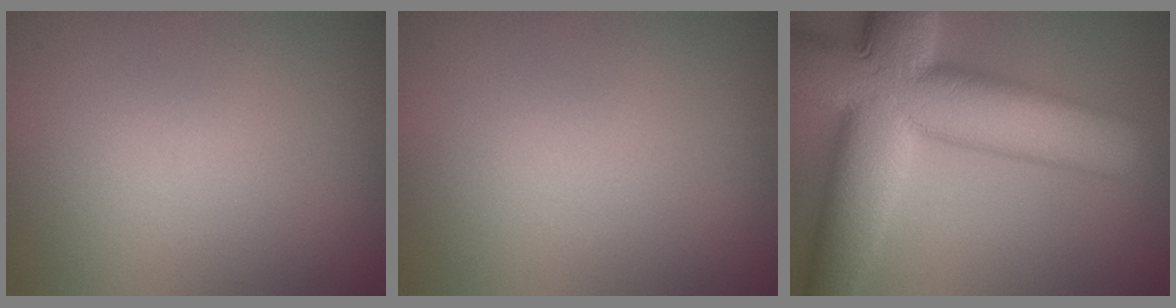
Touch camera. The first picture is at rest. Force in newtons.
{"total": 0.0}
{"total": 15.0, "press": 15.0, "slide": 0.4}